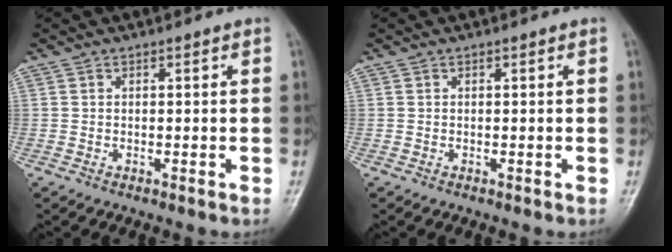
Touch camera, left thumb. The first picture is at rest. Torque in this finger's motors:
{"motor_torque": [0.00, 0.00, 0.01, -0.01, 0.00]}